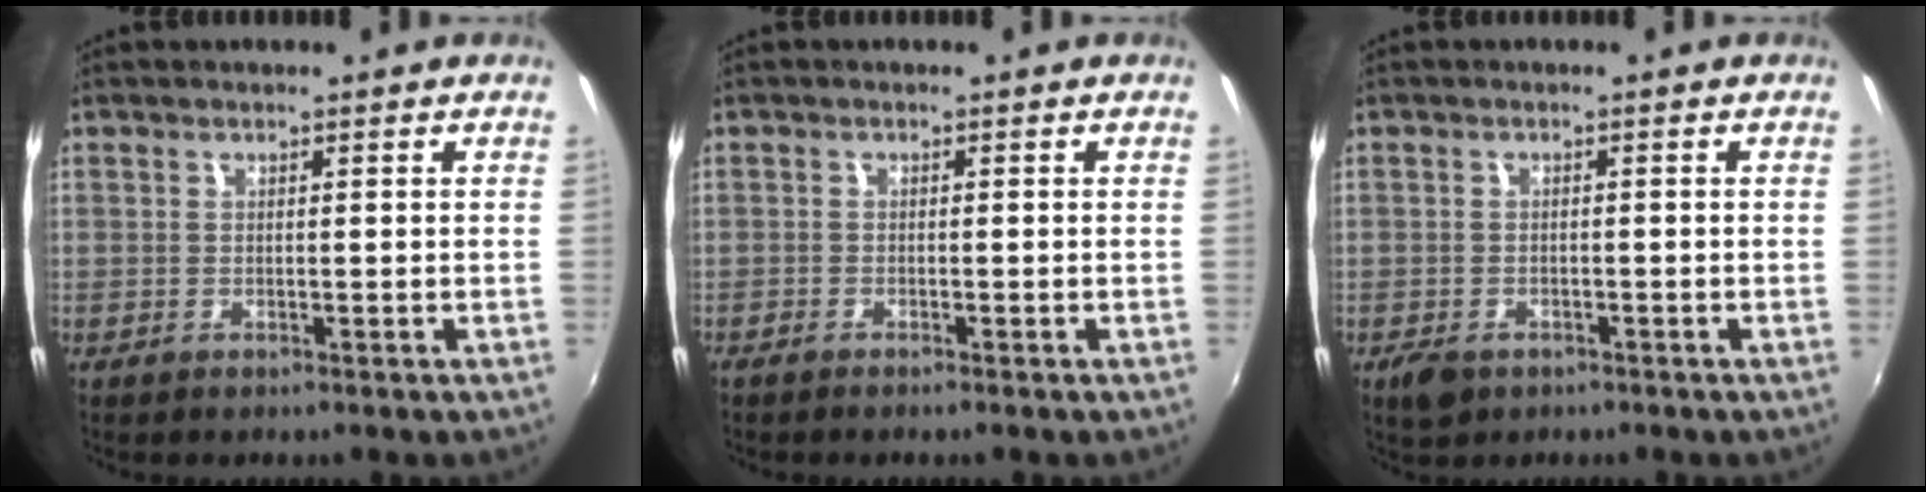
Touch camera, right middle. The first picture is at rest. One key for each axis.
{"total": 1.2, "fx": -1.1, "fy": 0.1, "fz": 0.5, "tx": -0.016, "ty": -0.003, "tz": -0.022}
{"total": 3.6, "fx": -2.2, "fy": 2.2, "fz": 1.8, "tx": -0.043, "ty": -0.009, "tz": -0.038}